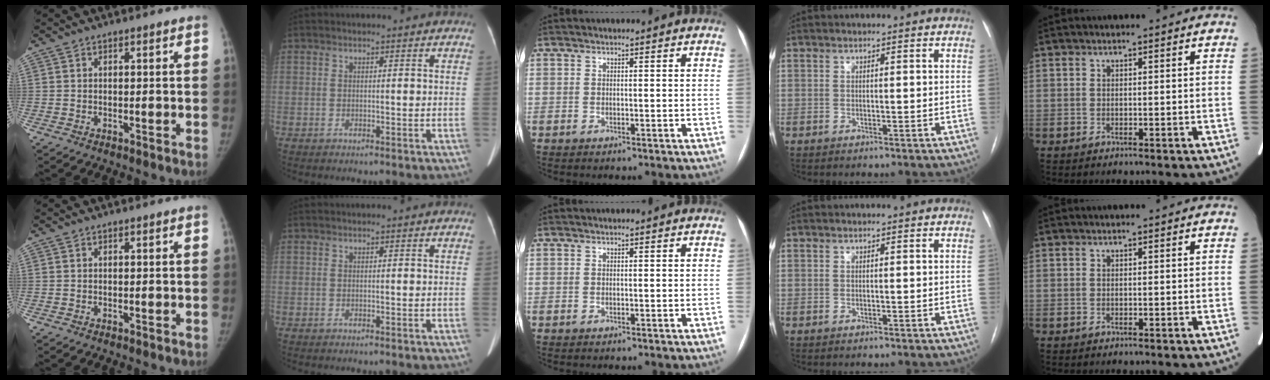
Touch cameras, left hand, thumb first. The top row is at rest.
{}